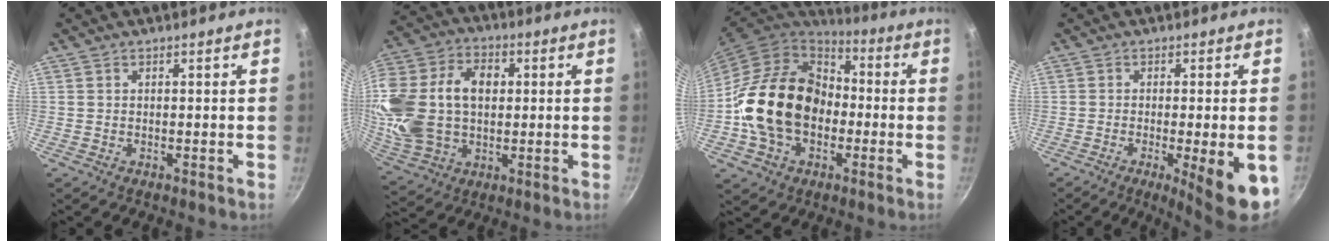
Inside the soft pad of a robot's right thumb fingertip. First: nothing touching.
{"total": 23.0, "force": [2.1, 16.2, 16.2], "torque": [-0.327, 0.026, 0.042]}
{"total": 21.0, "force": [-2.6, 15.9, 13.4], "torque": [-0.218, 0.047, -0.047]}
{"total": 10.7, "force": [-3.6, 1.8, 9.9], "torque": [-0.127, -0.002, -0.045]}